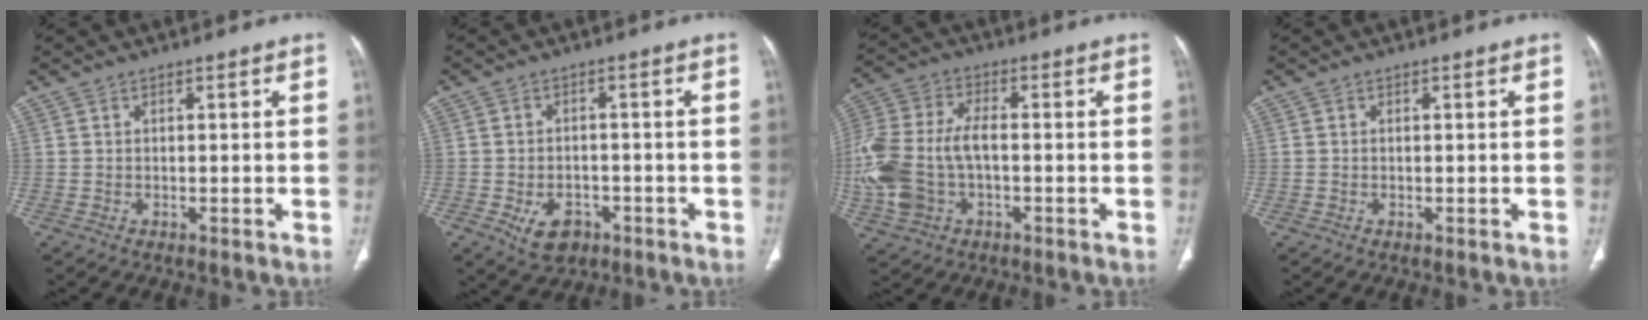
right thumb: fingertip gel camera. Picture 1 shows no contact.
{"total": 6.2, "force": [-2.9, 4.3, 3.5], "torque": [-0.048, 0.014, -0.038]}
{"total": 16.0, "force": [-2.4, 9.6, 12.5], "torque": [-0.305, 0.018, -0.041]}
{"total": 0.0}